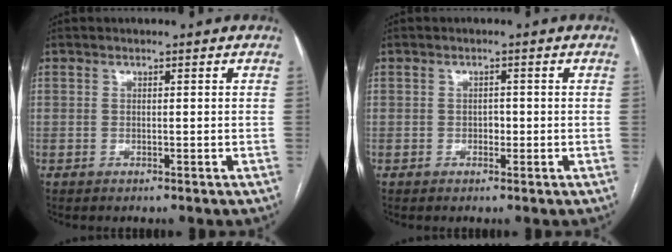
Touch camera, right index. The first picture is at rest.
{"total": 1.1, "force": [-0.3, 0.8, 0.7], "torque": [-0.010, 0.003, -0.005]}